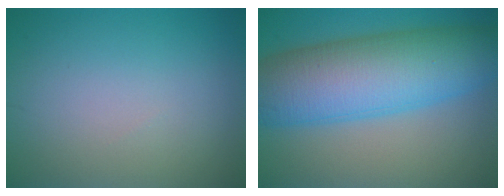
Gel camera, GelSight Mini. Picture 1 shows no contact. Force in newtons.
{"total": 11.9, "press": 11.9, "slide": 0.0}